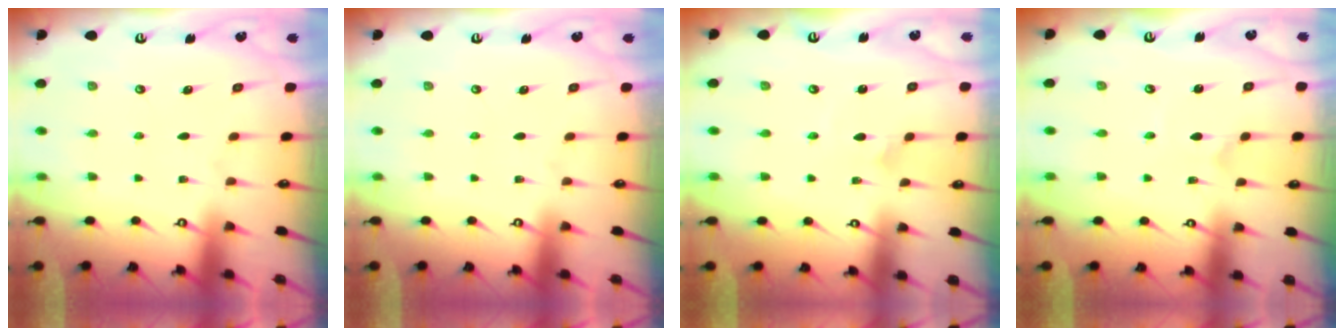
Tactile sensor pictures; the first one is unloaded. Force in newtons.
{"total": 0.0}
{"total": 2.1, "press": 2.1, "slide": 0.1}
{"total": 0.0}